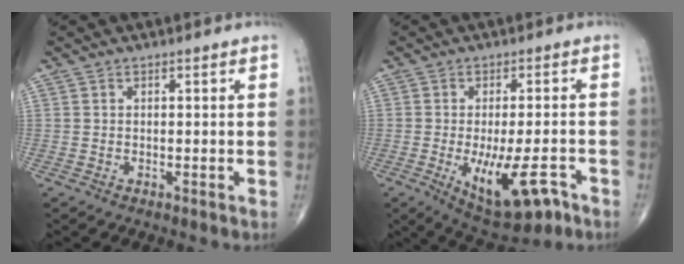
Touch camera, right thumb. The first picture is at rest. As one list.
[{"total": 12.3, "force": [-4.7, 4.8, 10.3], "torque": [-0.155, 0.005, -0.060]}]